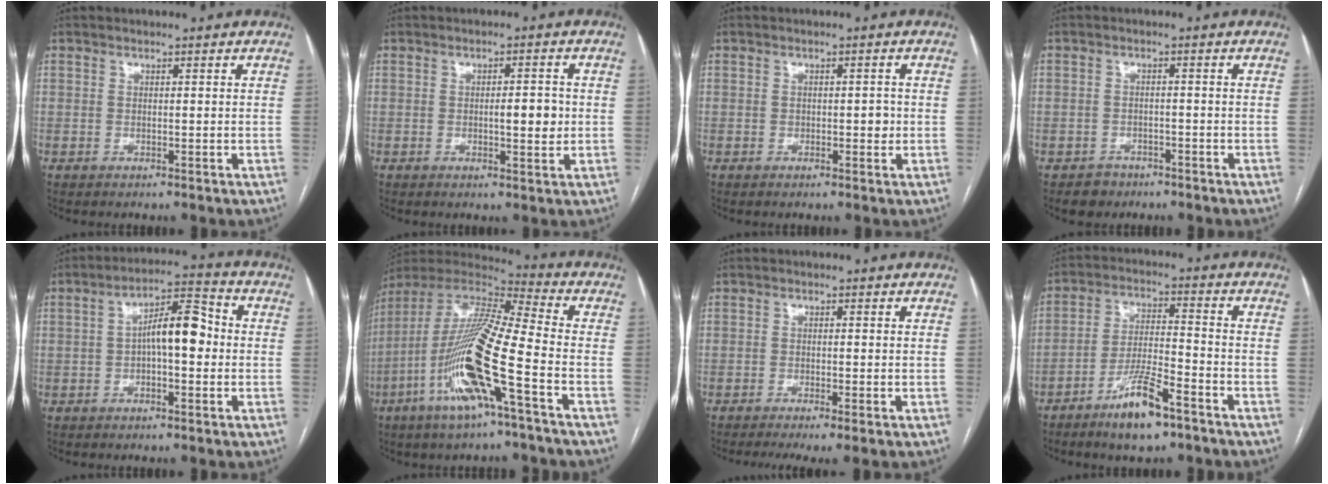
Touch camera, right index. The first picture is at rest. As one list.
[{"total": 3.8, "force": [-0.2, 1.0, 3.7], "torque": [-0.053, 0.001, -0.001]}, {"total": 1.9, "force": [-0.2, 1.0, 1.6], "torque": [-0.022, 0.004, 0.000]}, {"total": 2.8, "force": [-1.8, 2.2, -0.2], "torque": [0.003, 0.011, -0.028]}, {"total": 8.1, "force": [-0.1, 2.6, 7.6], "torque": [-0.127, 0.032, -0.005]}, {"total": 19.3, "force": [-7.1, 1.3, 17.9], "torque": [-0.380, -0.020, -0.141]}, {"total": 4.8, "force": [-3.5, 0.1, 3.2], "torque": [-0.044, -0.012, -0.057]}, {"total": 9.5, "force": [-6.4, 1.6, 6.8], "torque": [-0.131, -0.010, -0.115]}]